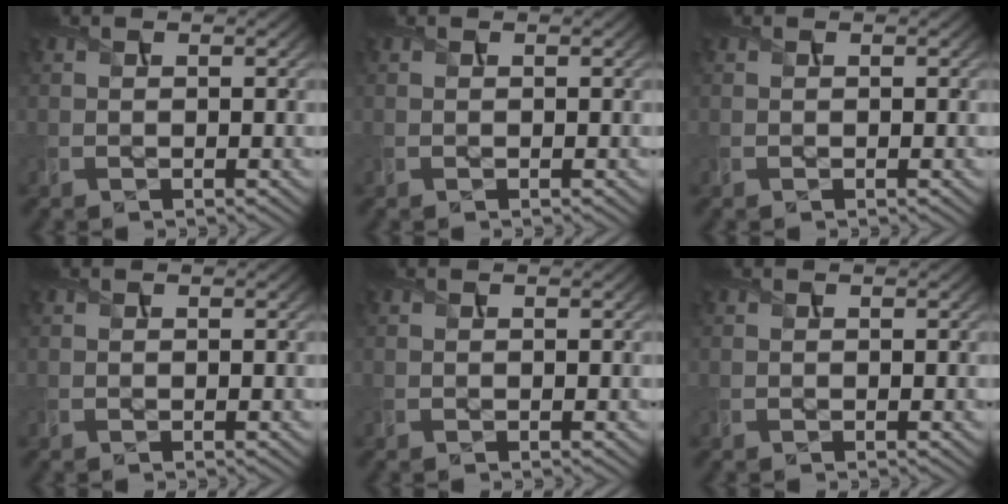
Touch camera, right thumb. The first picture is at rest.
{"total": 0.0}
{"total": 0.0}
{"total": 0.0}
{"total": 0.0}
{"total": 0.0}